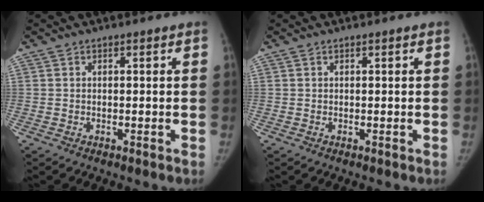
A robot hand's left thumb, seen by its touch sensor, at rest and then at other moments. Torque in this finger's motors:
{"motor_torque": [0.00, 0.00, 0.05, -0.05, 0.00]}